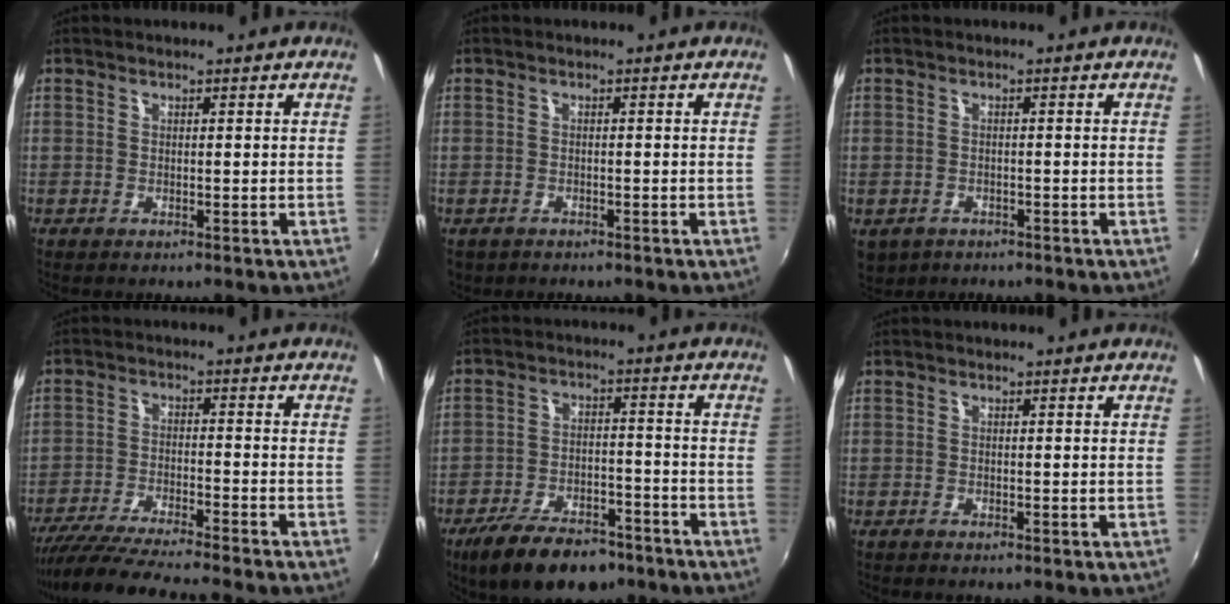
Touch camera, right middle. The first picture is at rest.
{"total": 1.9, "force": [-1.2, 1.4, 0.6], "torque": [-0.018, -0.007, -0.018]}
{"total": 4.9, "force": [-2.5, 3.6, 2.2], "torque": [-0.052, -0.017, -0.032]}
{"total": 13.5, "force": [-12.1, -0.7, 5.9], "torque": [-0.129, -0.025, -0.208]}
{"total": 13.9, "force": [-10.2, 6.1, 7.3], "torque": [-0.153, -0.010, -0.160]}
{"total": 0.5, "force": [-0.5, 0.2, 0.1], "torque": [-0.002, -0.003, -0.011]}